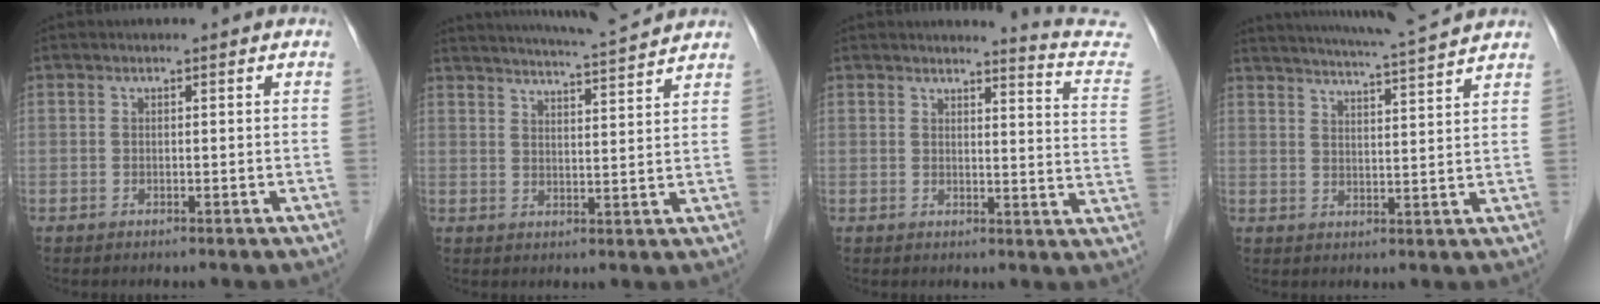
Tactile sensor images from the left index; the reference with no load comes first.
{"total": 11.1, "force": [10.4, -0.7, 3.7], "torque": [-0.070, 0.013, 0.144]}
{"total": 8.9, "force": [8.8, -1.3, 1.2], "torque": [-0.026, -0.082, 0.079]}
{"total": 12.1, "force": [11.2, -1.1, 4.6], "torque": [-0.087, 0.007, 0.153]}